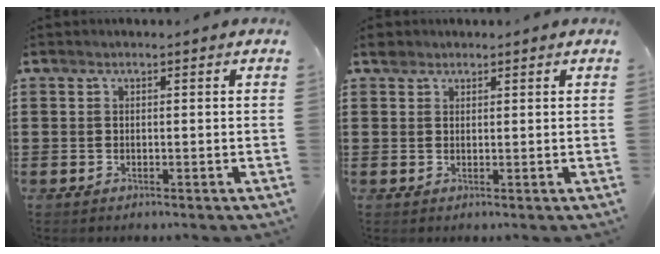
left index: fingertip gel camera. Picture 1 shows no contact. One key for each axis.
{"total": 1.6, "fx": 1.3, "fy": 1.0, "fz": 0.3, "tx": -0.010, "ty": 0.005, "tz": 0.025}